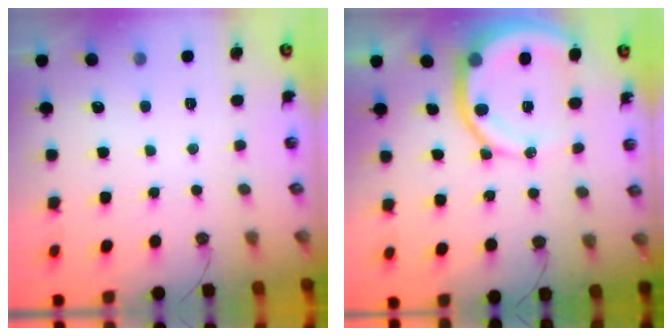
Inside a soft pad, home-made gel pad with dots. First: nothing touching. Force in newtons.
{"total": 12.9, "press": 12.8, "slide": 1.6}